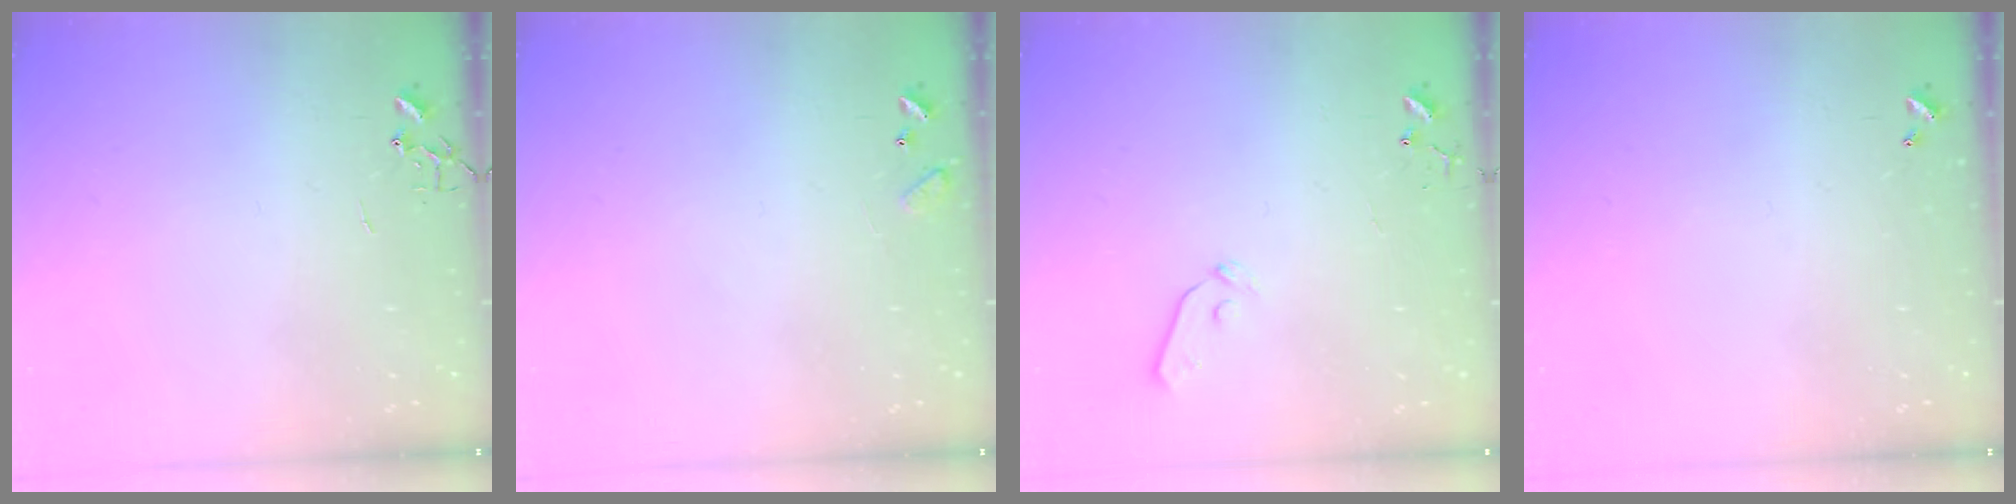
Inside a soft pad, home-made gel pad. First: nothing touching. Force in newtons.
{"total": 6.4, "press": 6.4, "slide": 0.5}
{"total": 4.4, "press": 4.3, "slide": 0.6}
{"total": 0.0}